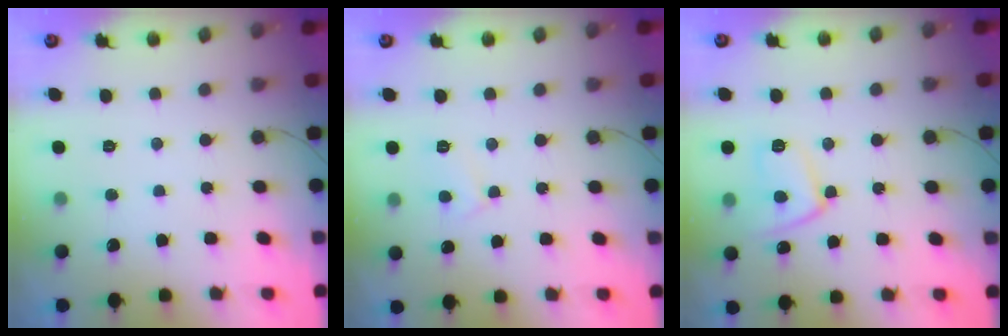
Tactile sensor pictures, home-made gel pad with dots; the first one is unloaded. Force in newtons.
{"total": 4.3, "press": 4.3, "slide": 0.4}
{"total": 10.3, "press": 10.3, "slide": 0.8}